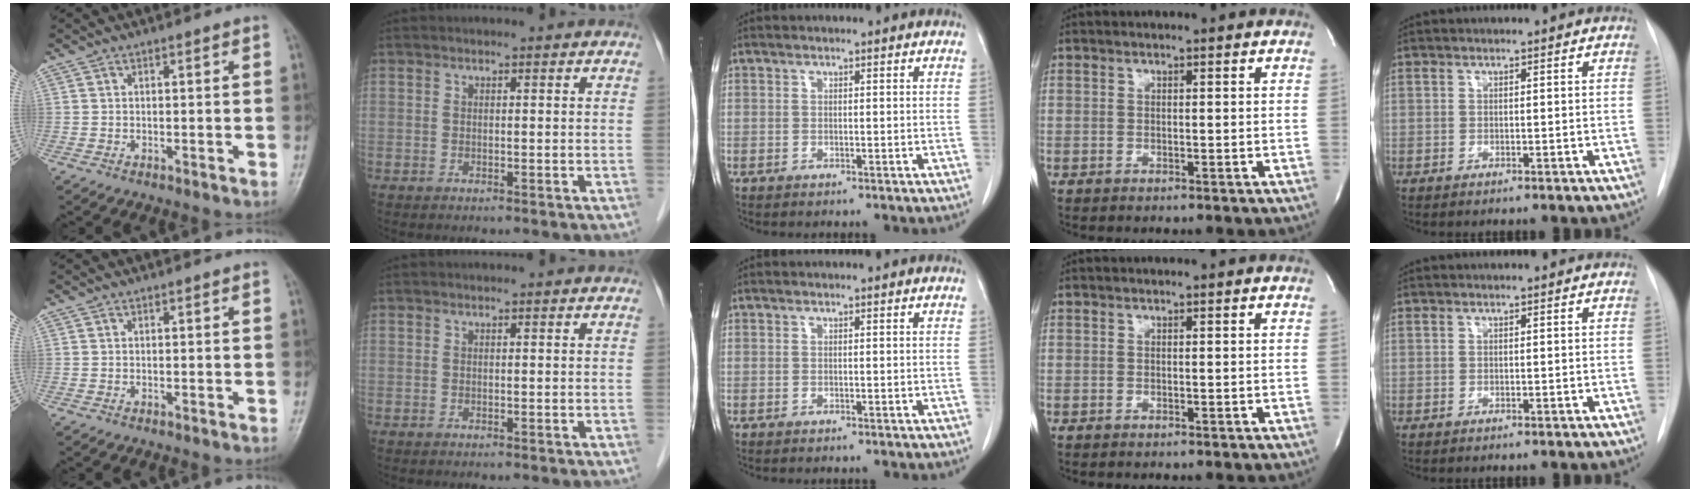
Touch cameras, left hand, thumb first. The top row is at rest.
{}